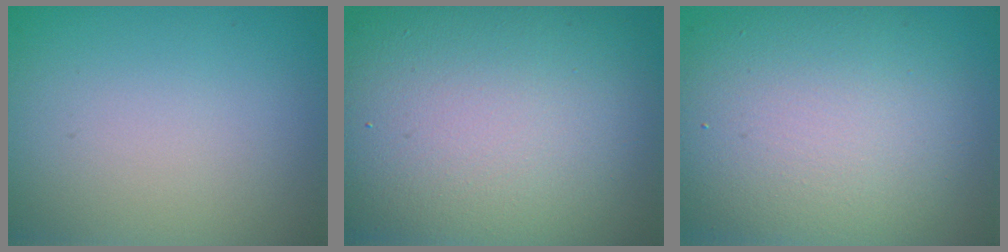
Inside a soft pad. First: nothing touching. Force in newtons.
{"total": 14.4, "press": 14.4, "slide": 1.0}
{"total": 9.9, "press": 9.9, "slide": 0.4}